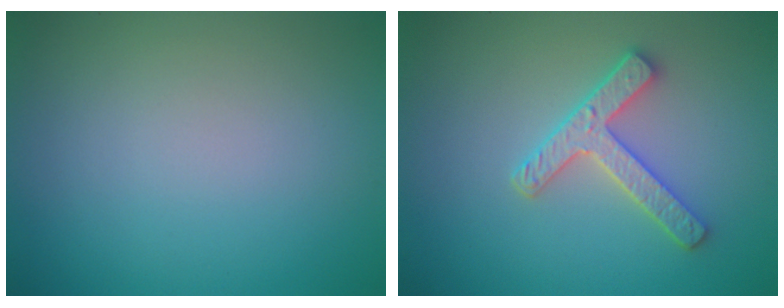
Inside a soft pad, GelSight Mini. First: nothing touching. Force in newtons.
{"total": 3.1, "press": 2.9, "slide": 1.1}